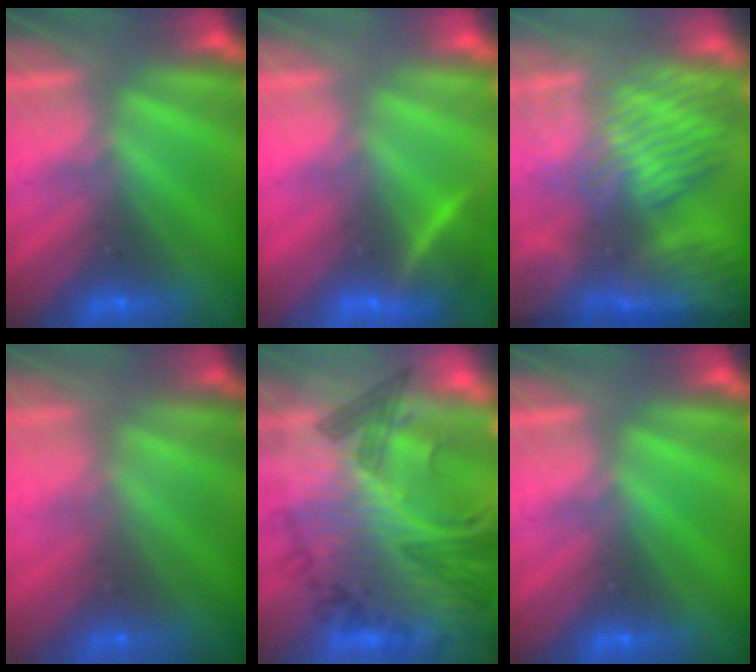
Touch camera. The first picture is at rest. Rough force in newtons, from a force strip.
{"total": 2.8}
{"total": 7.3}
{"total": 9.1}
{"total": 6.1}
{"total": 0.0}